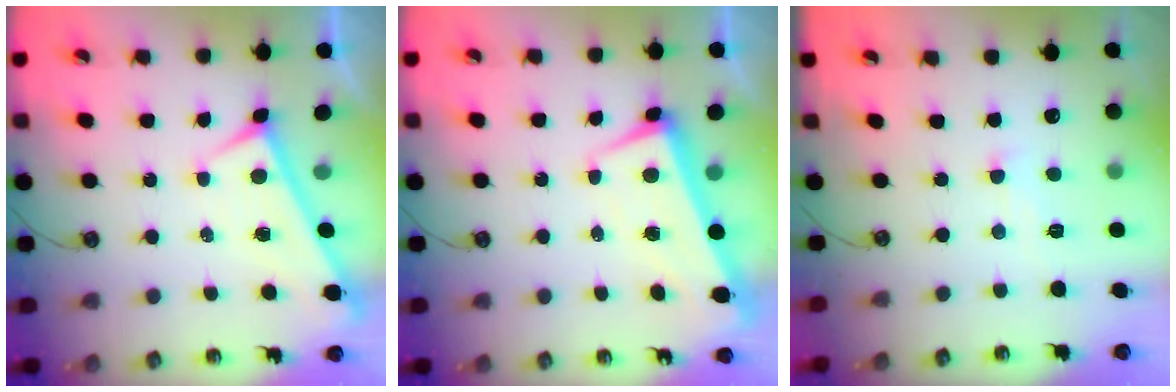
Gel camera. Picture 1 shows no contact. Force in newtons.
{"total": 3.0, "press": 2.4, "slide": 1.8}
{"total": 2.0, "press": 1.9, "slide": 0.6}